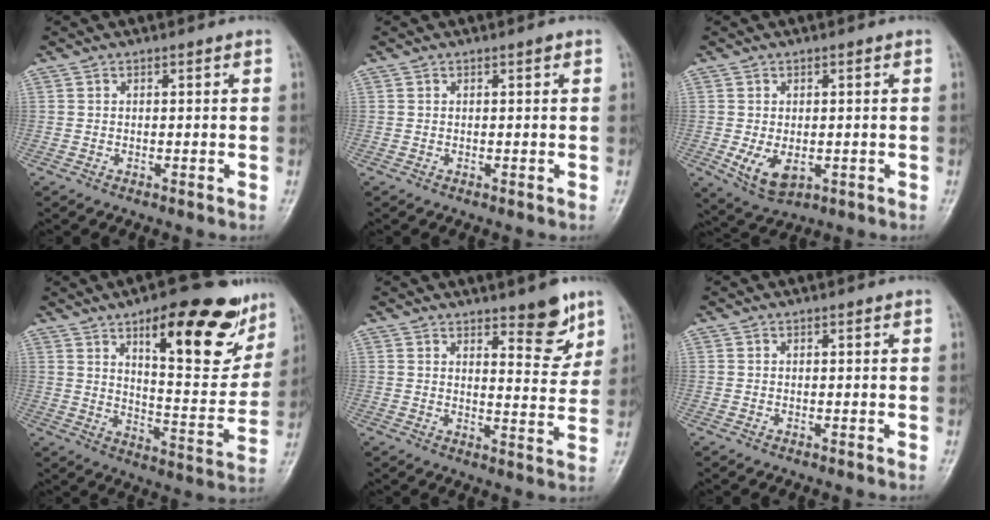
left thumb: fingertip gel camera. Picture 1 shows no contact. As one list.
[{"total": 0.5, "force": [0.3, 0.2, 0.4], "torque": [-0.007, 0.000, 0.001]}, {"total": 6.5, "force": [-1.2, 4.0, 4.9], "torque": [-0.078, -0.012, -0.012]}, {"total": 21.7, "force": [12.1, 7.7, 16.3], "torque": [-0.176, -0.057, 0.178]}, {"total": 7.9, "force": [5.2, 2.6, 5.2], "torque": [-0.045, -0.039, 0.070]}, {"total": 0.0}]